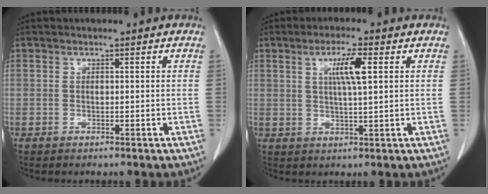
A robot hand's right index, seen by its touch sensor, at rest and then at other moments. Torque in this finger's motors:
{"motor_torque": [0.36, 0.05, 0.13, 0.08]}